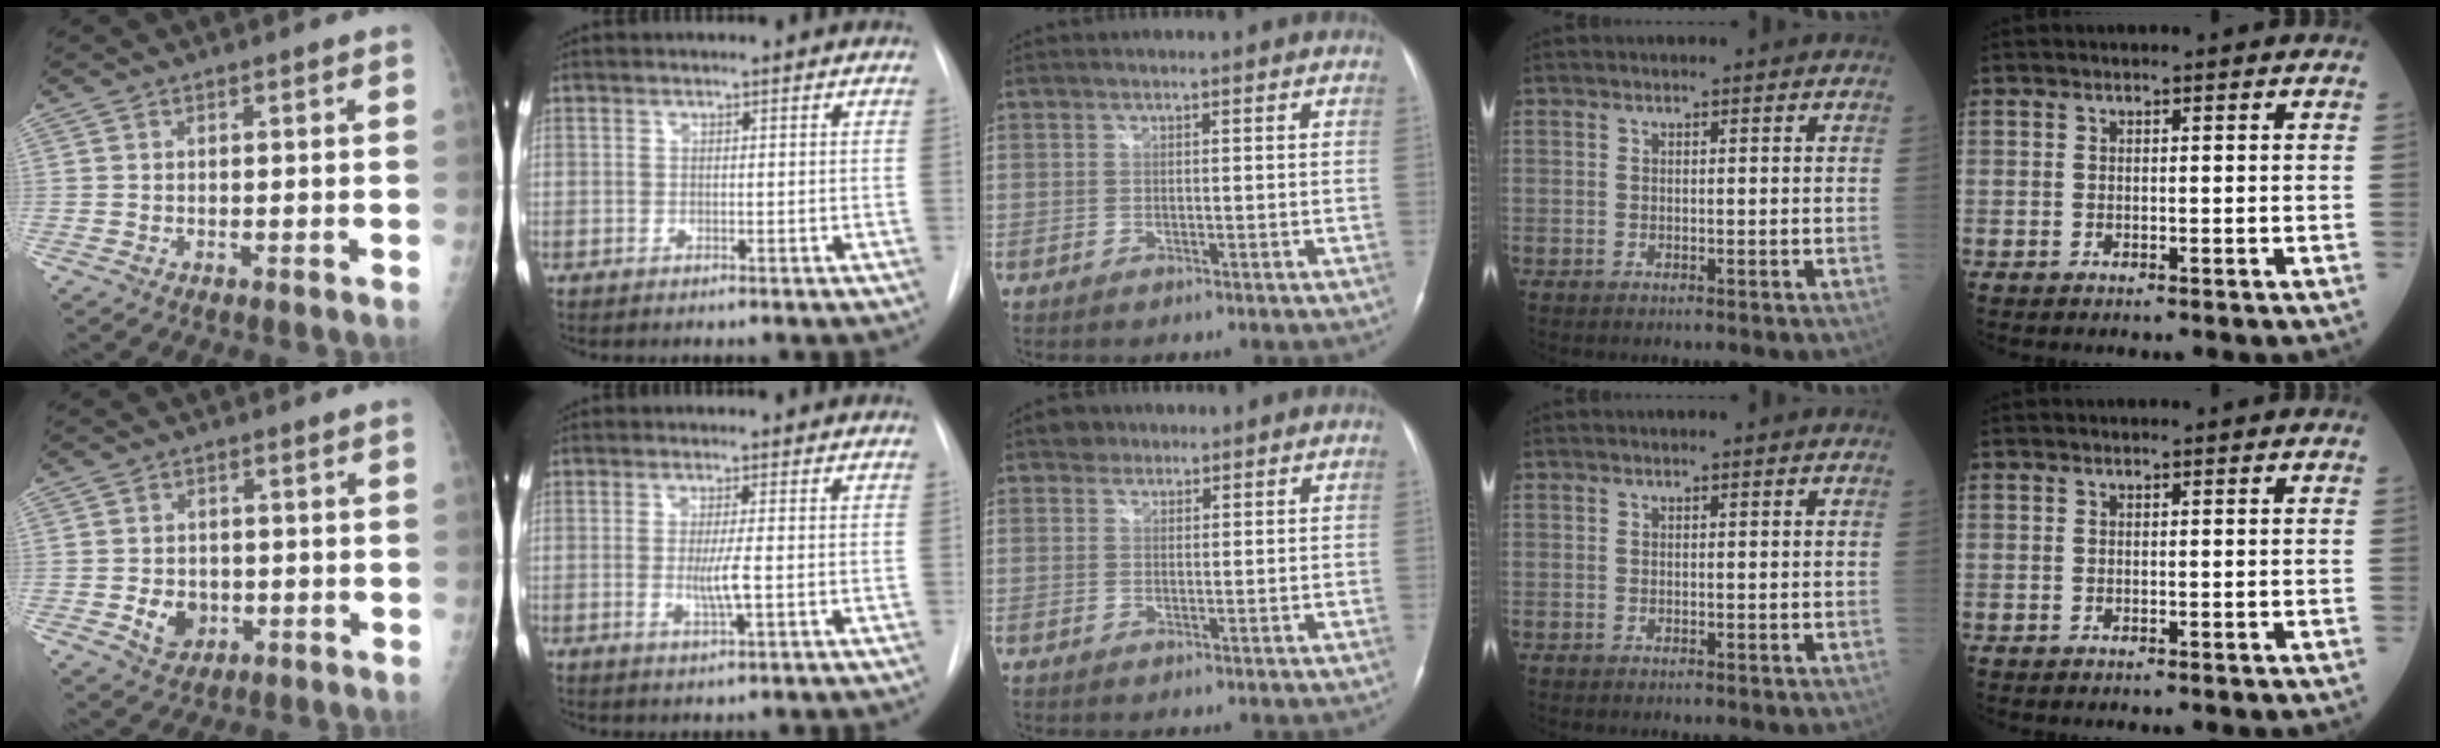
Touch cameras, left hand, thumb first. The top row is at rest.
{"thumb": {"total": 5.2, "force": [-1.1, 4.2, 2.8], "torque": [-0.029, 0.003, -0.010]}, "index": {"total": 3.4, "force": [-0.4, 0.0, 3.4], "torque": [-0.066, -0.008, -0.007]}, "middle": {"total": 1.9, "force": [1.4, 1.4, 0.1], "torque": [0.000, 0.007, 0.017]}}